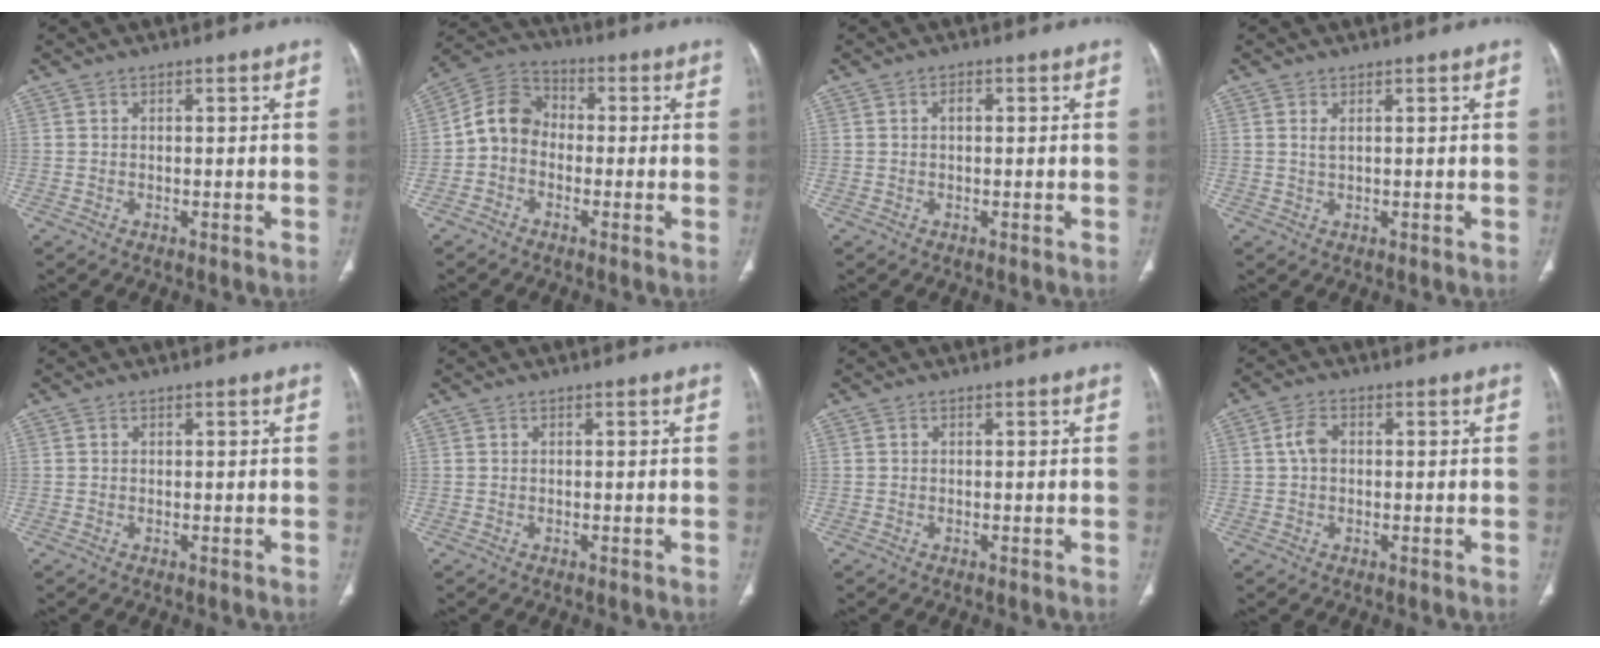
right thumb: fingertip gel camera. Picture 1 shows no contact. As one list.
[{"total": 8.0, "force": [-1.4, 6.6, 4.4], "torque": [-0.068, 0.034, -0.046]}, {"total": 1.3, "force": [0.2, 0.7, 1.0], "torque": [-0.017, 0.004, 0.000]}, {"total": 1.2, "force": [0.4, 0.4, 1.0], "torque": [-0.026, 0.001, 0.012]}, {"total": 0.0}, {"total": 0.0}, {"total": 0.0}, {"total": 3.3, "force": [0.3, 2.2, 2.4], "torque": [-0.045, 0.007, 0.001]}]